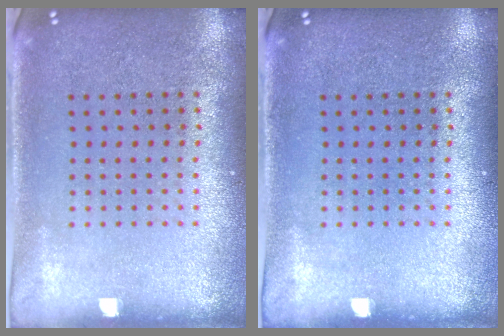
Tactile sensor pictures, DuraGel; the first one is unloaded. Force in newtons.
{"total": 0.0}